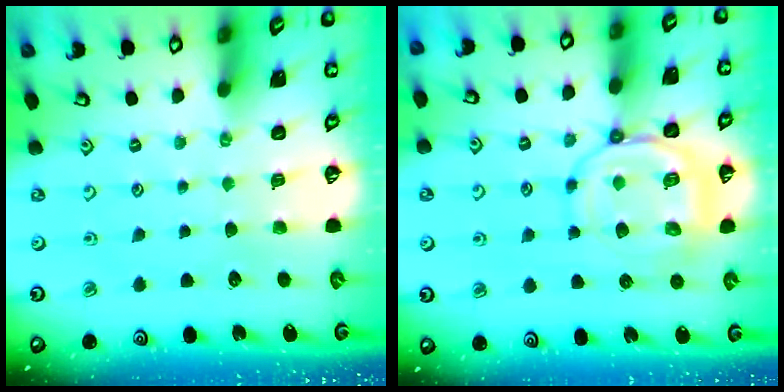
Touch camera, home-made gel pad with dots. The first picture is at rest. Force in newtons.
{"total": 12.2, "press": 12.0, "slide": 1.6}